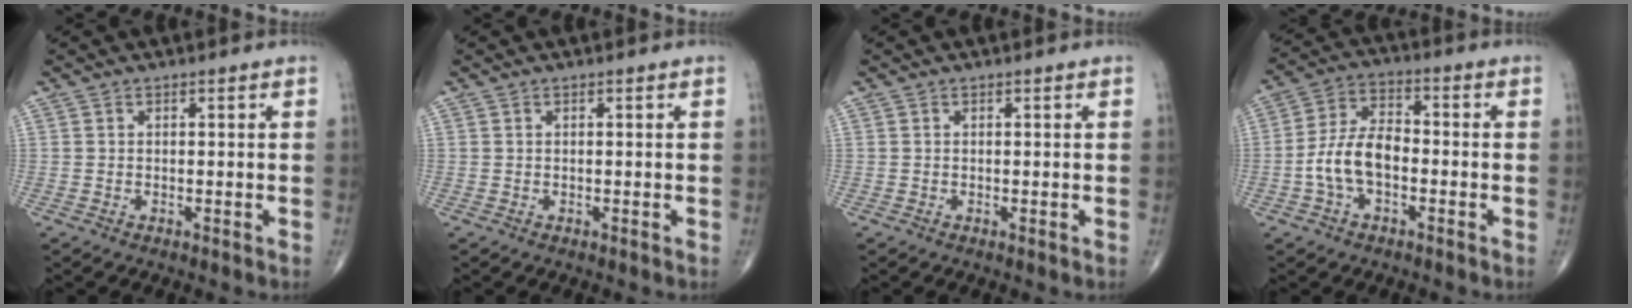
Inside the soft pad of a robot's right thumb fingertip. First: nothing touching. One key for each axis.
{"total": 0.0}
{"total": 0.0}
{"total": 9.5, "fx": -2.4, "fy": 5.3, "fz": 7.4, "tx": -0.143, "ty": 0.034, "tz": -0.053}